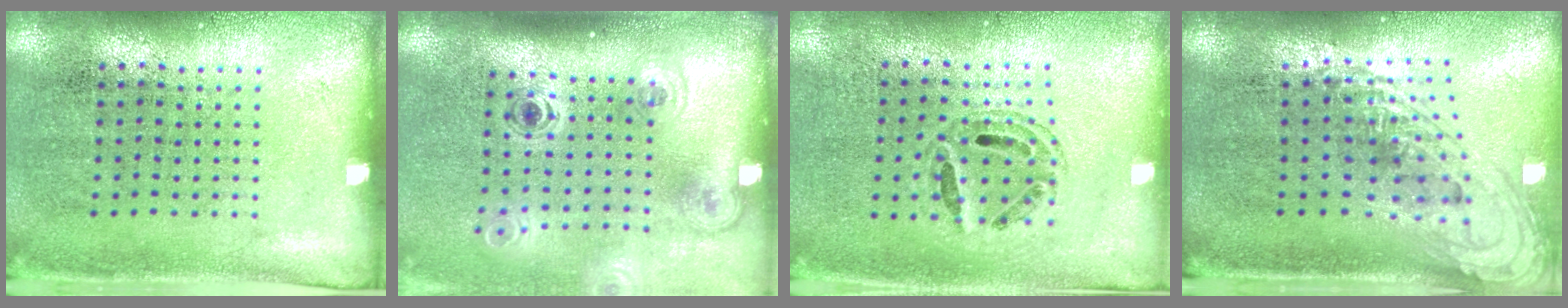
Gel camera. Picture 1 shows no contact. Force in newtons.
{"total": 1.8, "press": 1.2, "slide": 1.4}
{"total": 0.7, "press": 0.7, "slide": 0.1}
{"total": 1.9, "press": 1.4, "slide": 1.3}